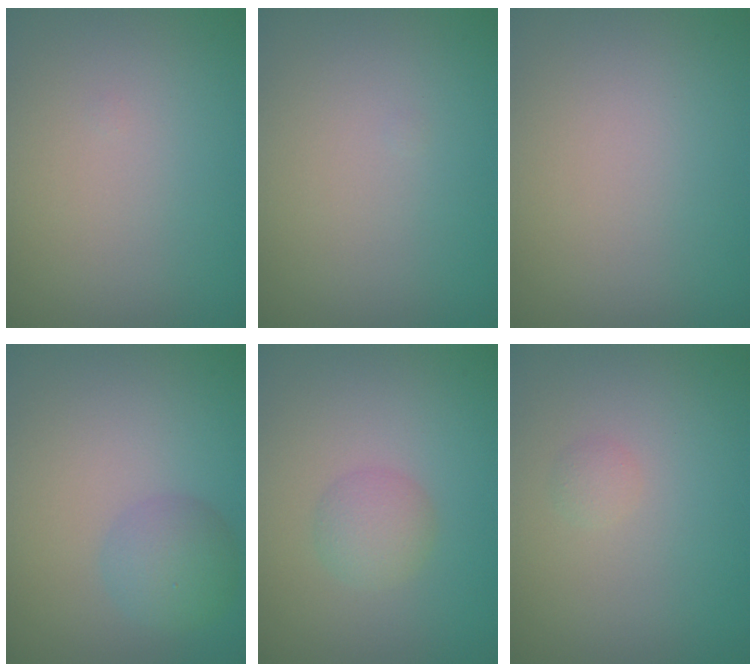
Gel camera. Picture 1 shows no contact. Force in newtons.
{"total": 0.0}
{"total": 0.0}
{"total": 2.9, "press": 2.9, "slide": 0.1}
{"total": 2.0, "press": 2.0, "slide": 0.1}
{"total": 0.7, "press": 0.7, "slide": 0.0}